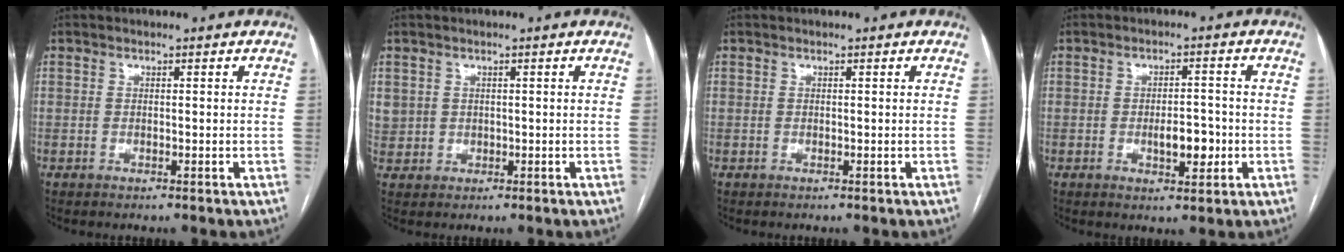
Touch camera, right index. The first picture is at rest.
{"total": 2.8, "force": [0.6, 2.7, 0.5], "torque": [-0.007, 0.009, 0.020]}
{"total": 0.0}
{"total": 4.9, "force": [-1.3, 2.0, 4.3], "torque": [-0.066, 0.000, -0.015]}